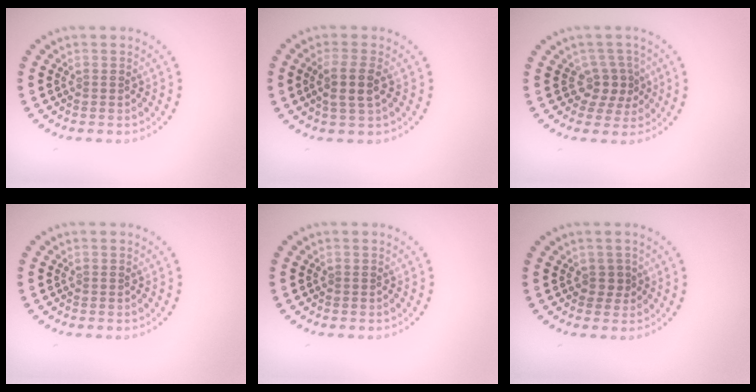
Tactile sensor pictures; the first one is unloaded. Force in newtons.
{"total": 2.6, "press": 2.3, "slide": 1.2}
{"total": 2.5, "press": 1.9, "slide": 1.6}
{"total": 0.0}
{"total": 0.0}
{"total": 1.1, "press": 0.8, "slide": 0.7}